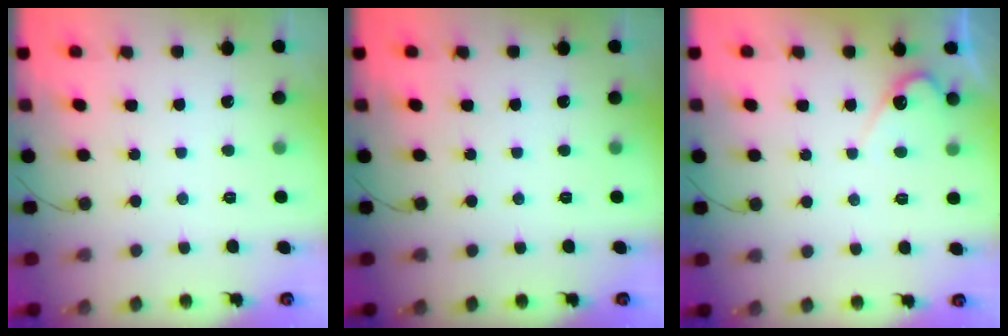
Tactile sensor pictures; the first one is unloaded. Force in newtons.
{"total": 0.0}
{"total": 3.9, "press": 3.9, "slide": 0.3}